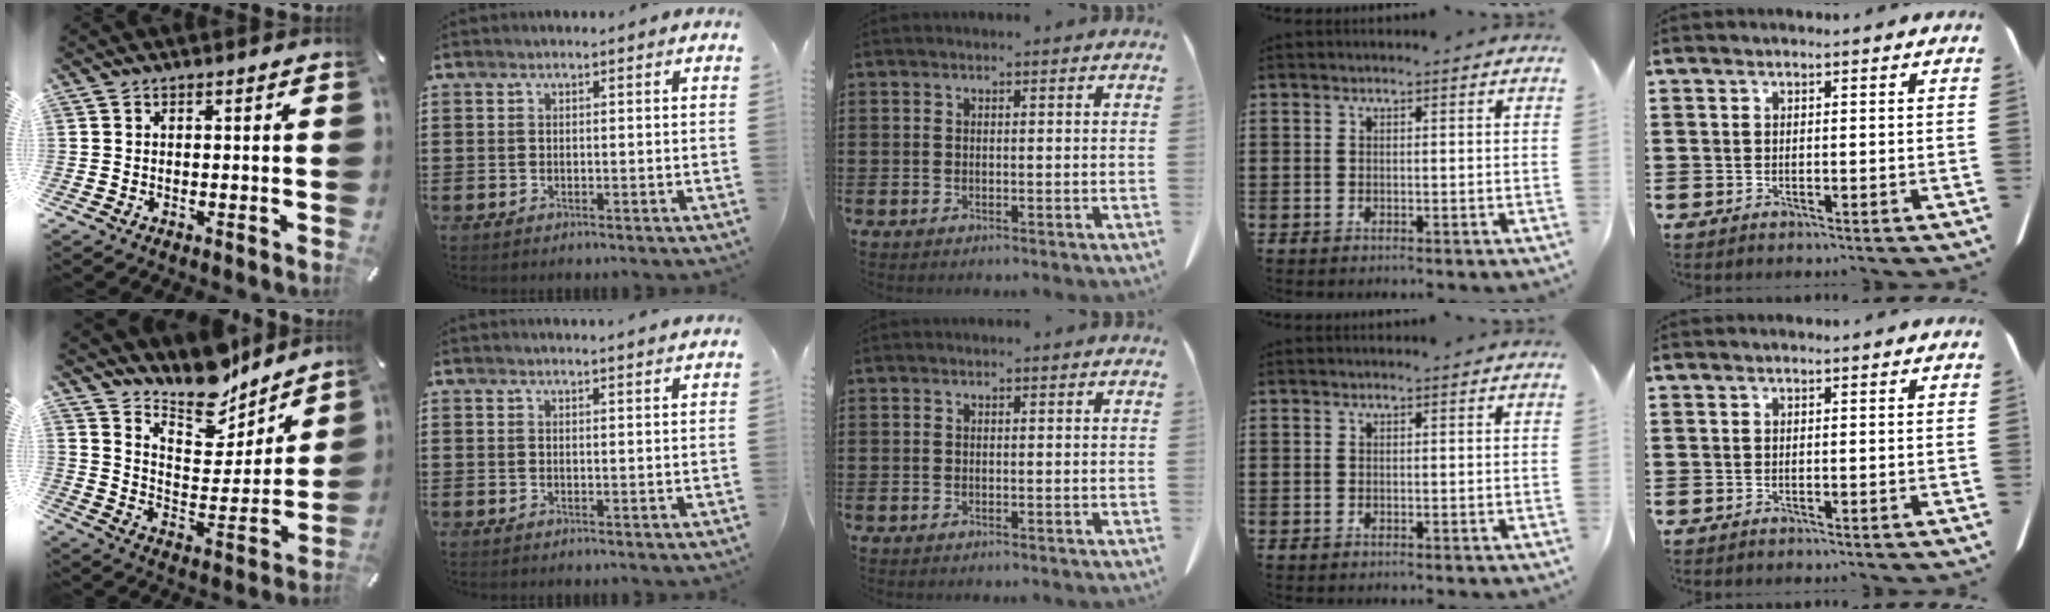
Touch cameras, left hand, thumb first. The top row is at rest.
{"thumb": {"total": 14.1, "force": [13.1, 4.5, 2.8], "torque": [-0.053, -0.129, 0.232]}, "index": {"total": 1.4, "force": [1.4, -0.2, 0.2], "torque": [-0.007, -0.002, 0.027]}}